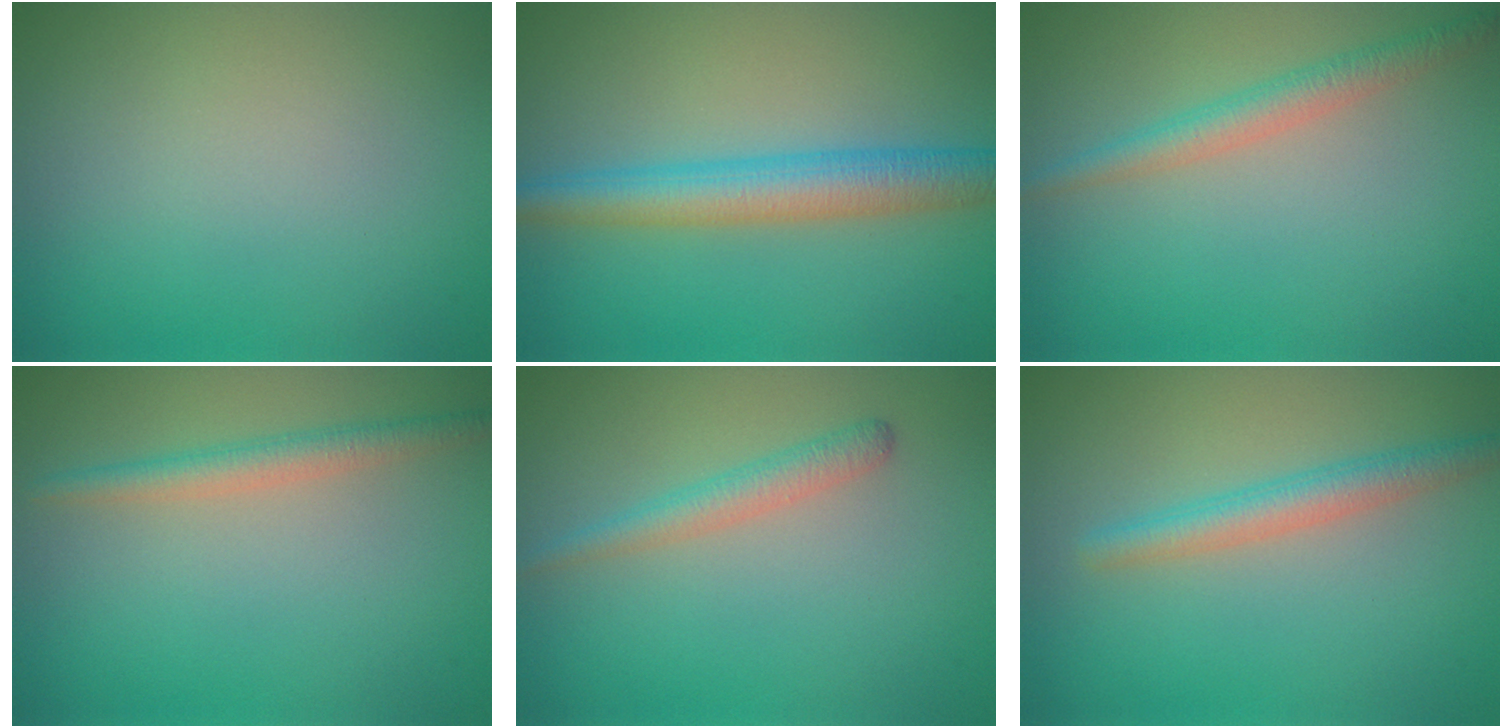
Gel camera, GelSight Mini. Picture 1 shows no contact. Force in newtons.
{"total": 4.9, "press": 4.9, "slide": 0.1}
{"total": 2.5, "press": 2.5, "slide": 0.1}
{"total": 2.3, "press": 2.3, "slide": 0.1}
{"total": 2.0, "press": 2.0, "slide": 0.1}
{"total": 2.8, "press": 2.8, "slide": 0.1}